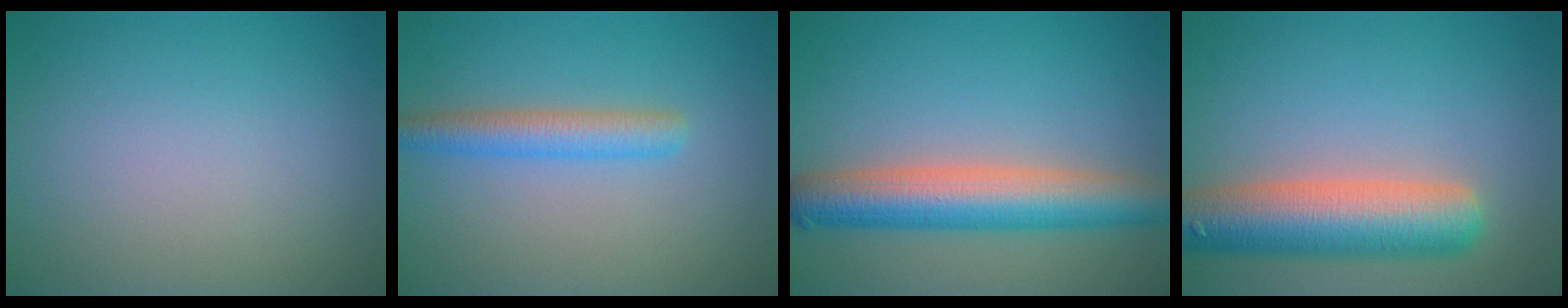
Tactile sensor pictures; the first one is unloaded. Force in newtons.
{"total": 3.0, "press": 3.0, "slide": 0.1}
{"total": 7.1, "press": 7.1, "slide": 0.3}
{"total": 8.5, "press": 8.5, "slide": 0.4}